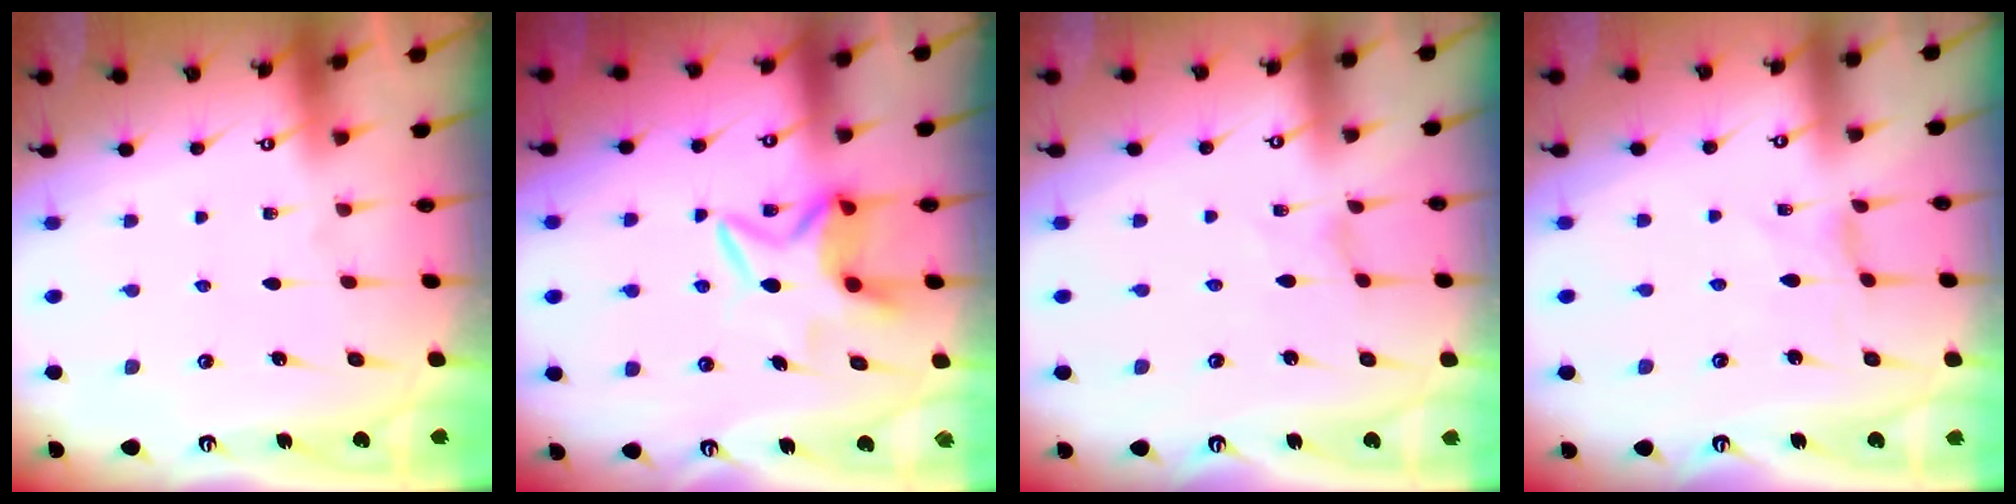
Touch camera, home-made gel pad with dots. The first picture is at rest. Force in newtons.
{"total": 6.9, "press": 6.9, "slide": 0.3}
{"total": 0.0}
{"total": 0.0}